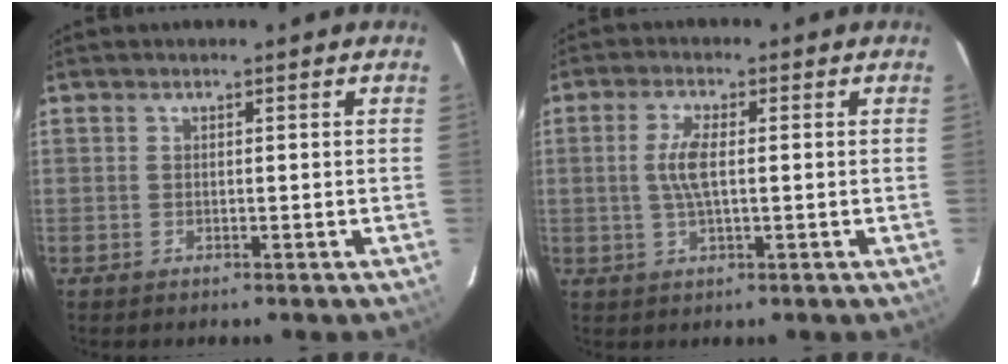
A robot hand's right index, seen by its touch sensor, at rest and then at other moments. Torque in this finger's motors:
{"motor_torque": [0.83, 0.00, 0.45, 0.11]}